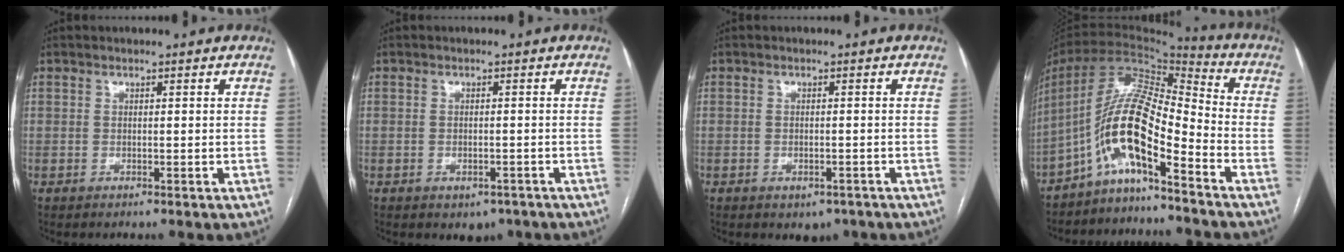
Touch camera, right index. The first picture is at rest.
{"total": 2.8, "force": [-1.7, 1.9, 1.2], "torque": [-0.006, 0.002, -0.012]}
{"total": 2.6, "force": [-1.6, 1.8, 1.1], "torque": [-0.005, 0.001, -0.011]}
{"total": 12.1, "force": [-6.4, 2.2, 10.0], "torque": [-0.192, 0.026, -0.118]}